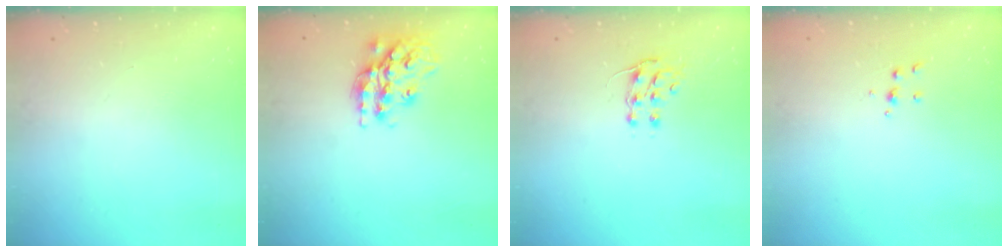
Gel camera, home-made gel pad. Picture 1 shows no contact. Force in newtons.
{"total": 17.5, "press": 17.5, "slide": 1.3}
{"total": 6.4, "press": 6.4, "slide": 0.5}
{"total": 5.0, "press": 4.9, "slide": 0.8}